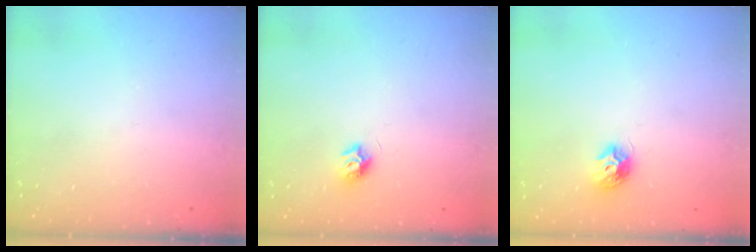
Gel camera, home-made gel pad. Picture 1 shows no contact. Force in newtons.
{"total": 6.8, "press": 6.8, "slide": 0.5}
{"total": 8.0, "press": 8.0, "slide": 0.5}